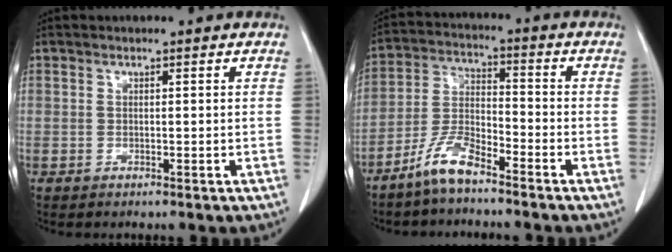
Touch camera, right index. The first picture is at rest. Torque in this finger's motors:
{"motor_torque": [0.17, -0.23, 0.15, 0.10]}